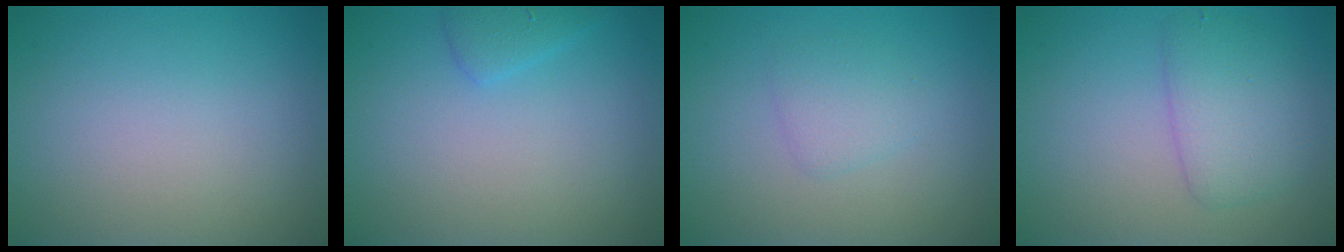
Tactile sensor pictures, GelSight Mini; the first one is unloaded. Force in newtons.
{"total": 1.4, "press": 1.4, "slide": 0.1}
{"total": 1.6, "press": 1.6, "slide": 0.0}
{"total": 3.3, "press": 3.3, "slide": 0.1}